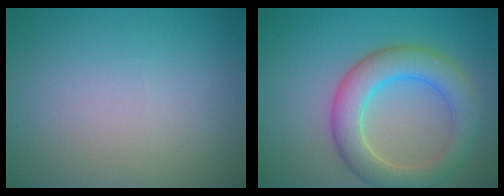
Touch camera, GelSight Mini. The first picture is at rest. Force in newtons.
{"total": 6.1, "press": 6.1, "slide": 0.5}